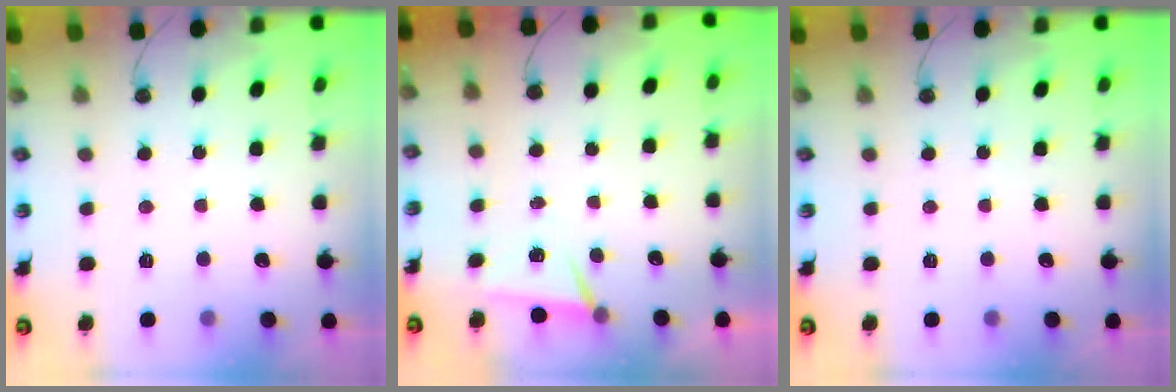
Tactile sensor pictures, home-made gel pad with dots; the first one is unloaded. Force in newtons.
{"total": 5.2, "press": 2.7, "slide": 4.4}
{"total": 0.0}